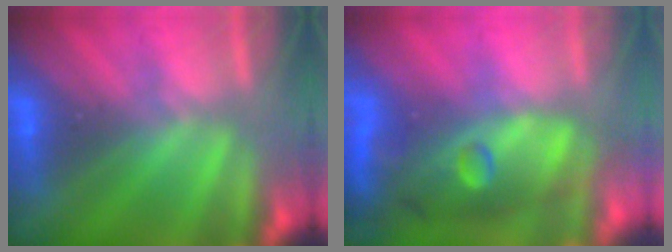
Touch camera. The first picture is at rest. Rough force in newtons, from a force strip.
{"total": 10.8}